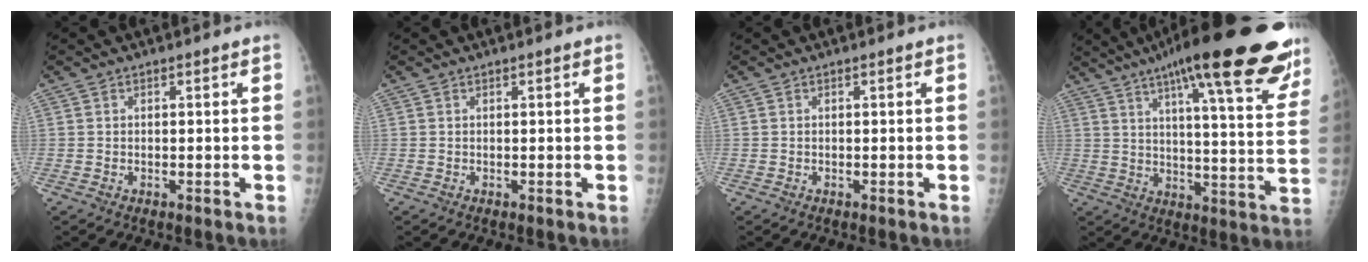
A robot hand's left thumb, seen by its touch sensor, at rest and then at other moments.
{"total": 0.0}
{"total": 0.0}
{"total": 28.7, "force": [19.5, 5.7, 20.3], "torque": [-0.265, -0.054, 0.255]}